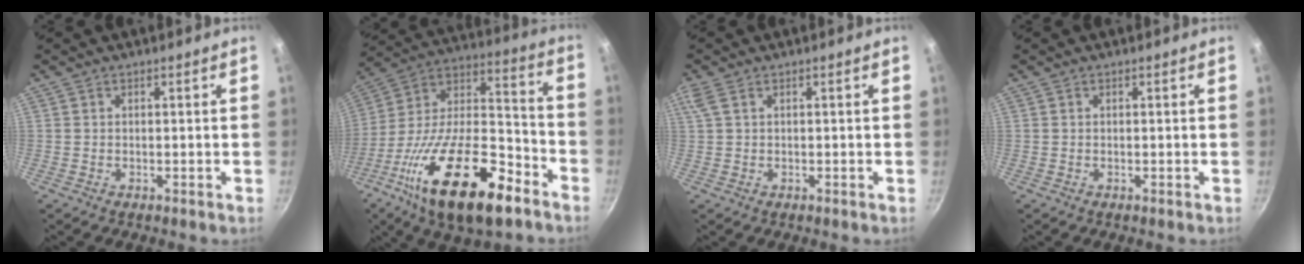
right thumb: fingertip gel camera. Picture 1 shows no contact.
{"total": 28.6, "force": [-14.6, 12.1, 21.5], "torque": [-0.342, 0.067, -0.252]}
{"total": 2.5, "force": [1.1, 1.2, 1.9], "torque": [-0.052, 0.010, 0.025]}
{"total": 0.0}